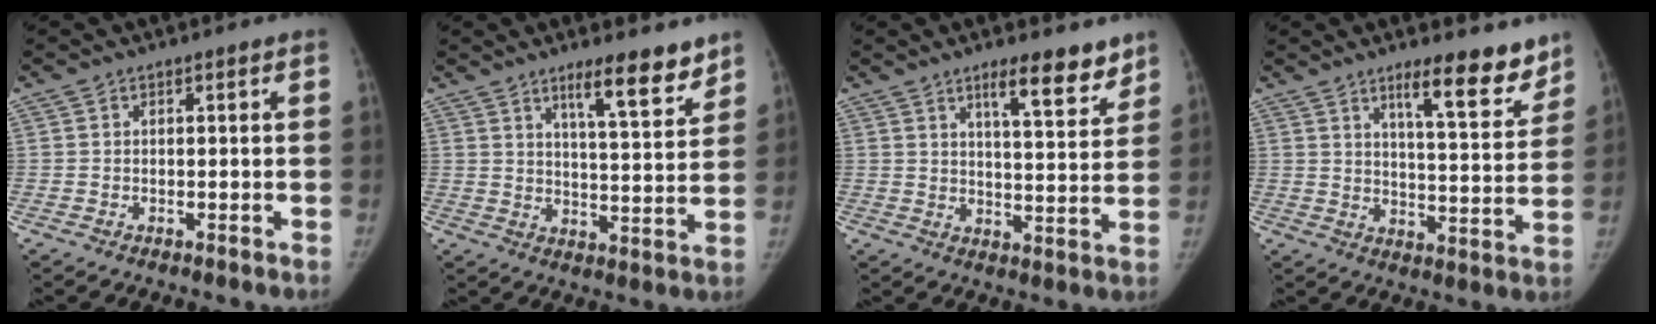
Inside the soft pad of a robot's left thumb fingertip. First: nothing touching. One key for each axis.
{"total": 10.4, "fx": 7.5, "fy": 2.2, "fz": 6.9, "tx": -0.081, "ty": -0.053, "tz": 0.115}
{"total": 9.9, "fx": 7.0, "fy": 2.5, "fz": 6.6, "tx": -0.069, "ty": -0.047, "tz": 0.104}
{"total": 12.4, "fx": 8.8, "fy": 3.1, "fz": 8.2, "tx": -0.079, "ty": -0.062, "tz": 0.131}